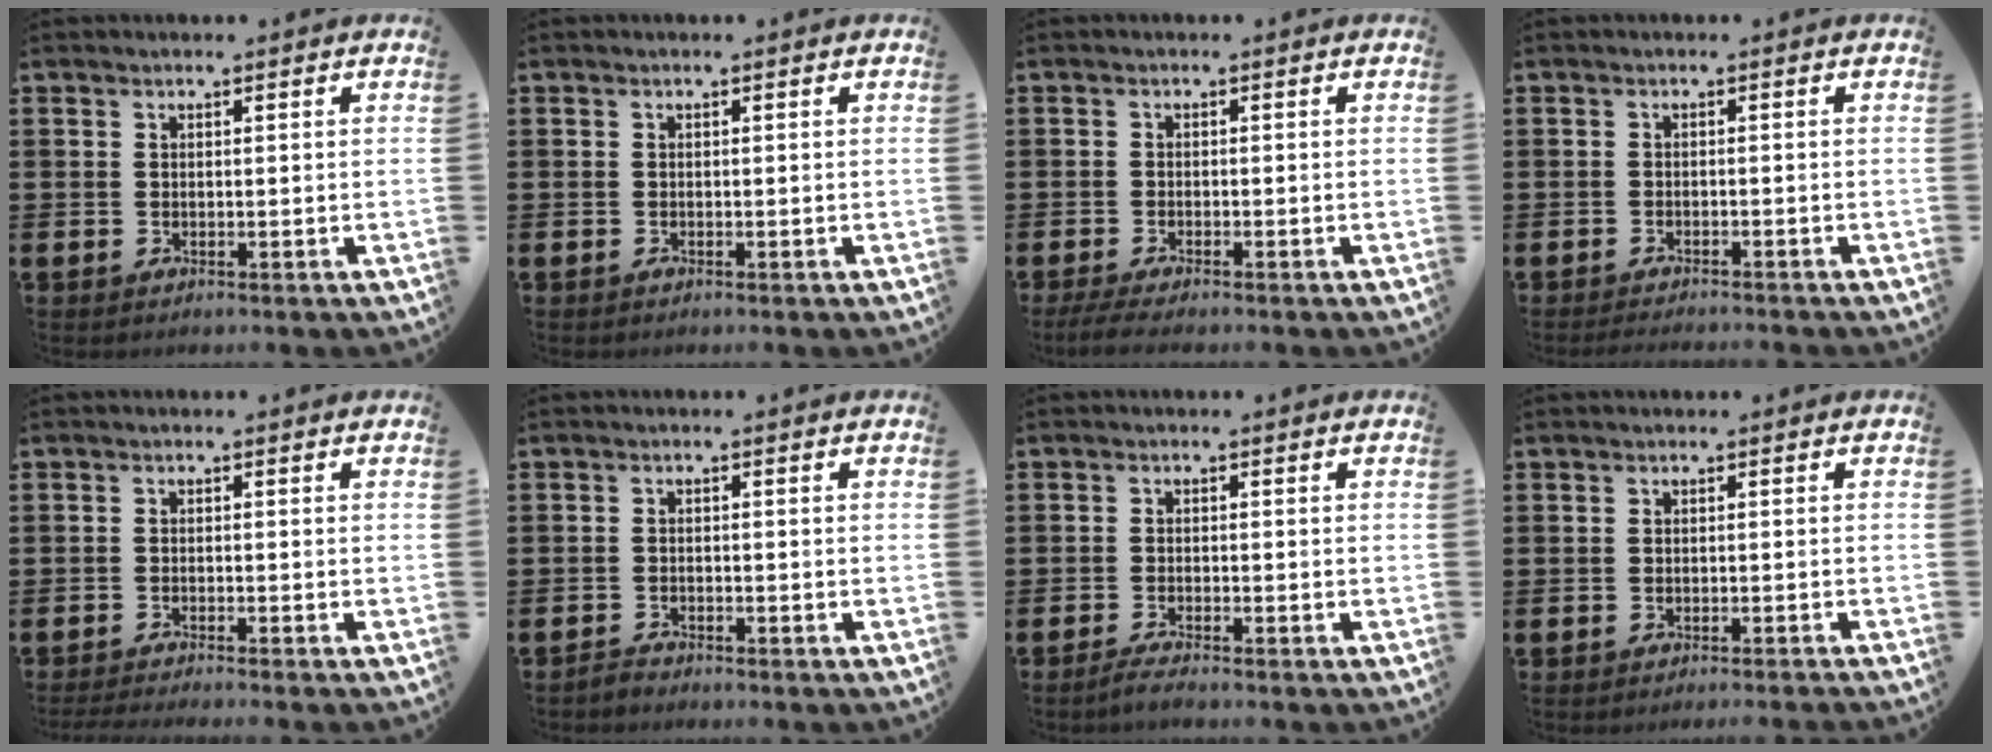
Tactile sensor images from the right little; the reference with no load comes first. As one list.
[{"total": 0.0}, {"total": 1.7, "force": [-1.2, 0.1, 1.1], "torque": [-0.019, 0.001, -0.023]}, {"total": 1.0, "force": [-1.0, -0.1, 0.2], "torque": [-0.004, -0.001, -0.020]}, {"total": 1.2, "force": [-1.1, -0.2, 0.4], "torque": [-0.006, -0.001, -0.022]}, {"total": 1.1, "force": [-1.1, 0.1, -0.1], "torque": [-0.002, 0.002, -0.024]}, {"total": 1.5, "force": [-1.2, 0.0, 0.9], "torque": [-0.014, 0.000, -0.023]}, {"total": 0.7, "force": [-0.6, -0.3, 0.1], "torque": [0.001, 0.002, -0.014]}]